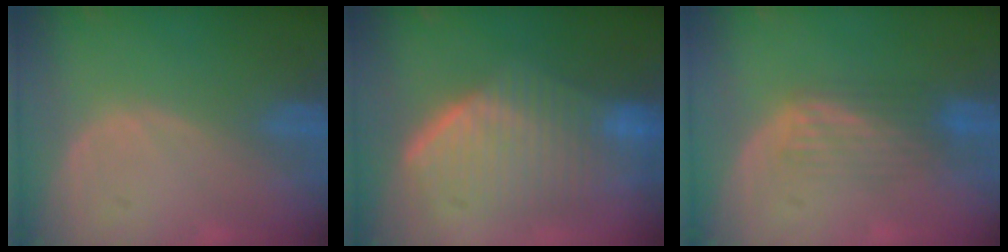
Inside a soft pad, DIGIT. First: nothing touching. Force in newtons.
{"total": 9.5, "press": 9.1, "slide": 3.0}
{"total": 4.1, "press": 4.1, "slide": 0.1}